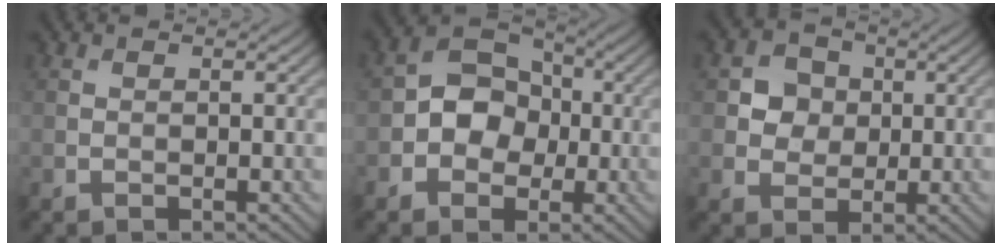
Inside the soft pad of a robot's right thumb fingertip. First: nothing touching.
{"total": 6.5, "force": [-0.8, 5.3, 3.6], "torque": [-0.054, 0.011, -0.034]}
{"total": 4.3, "force": [0.6, 3.9, 1.7], "torque": [-0.033, 0.005, 0.001]}